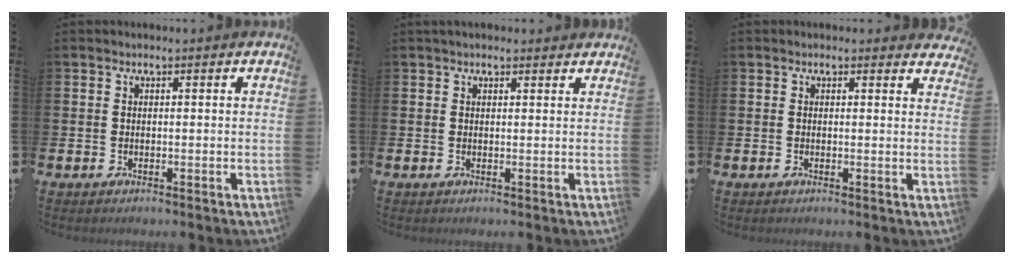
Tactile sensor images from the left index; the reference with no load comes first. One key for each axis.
{"total": 1.3, "fx": 1.2, "fy": 0.4, "fz": 0.3, "tx": 0.005, "ty": 0.000, "tz": 0.018}
{"total": 1.0, "fx": 0.9, "fy": 0.4, "fz": 0.0, "tx": 0.003, "ty": 0.000, "tz": 0.015}